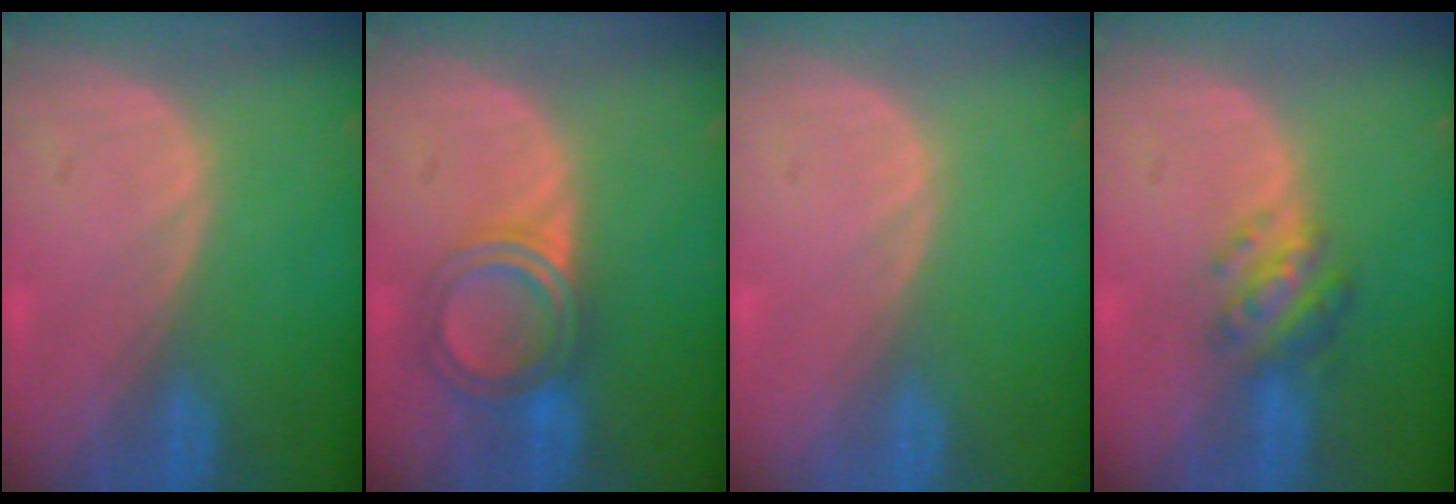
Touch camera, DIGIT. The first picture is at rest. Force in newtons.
{"total": 5.7, "press": 5.6, "slide": 1.1}
{"total": 0.0}
{"total": 4.8, "press": 4.8, "slide": 0.8}